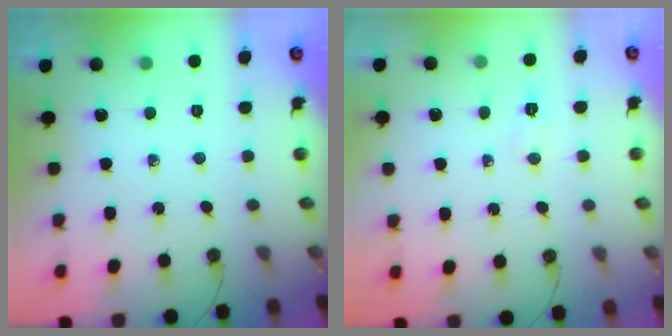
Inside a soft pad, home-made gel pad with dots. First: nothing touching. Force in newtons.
{"total": 3.9, "press": 3.9, "slide": 0.5}